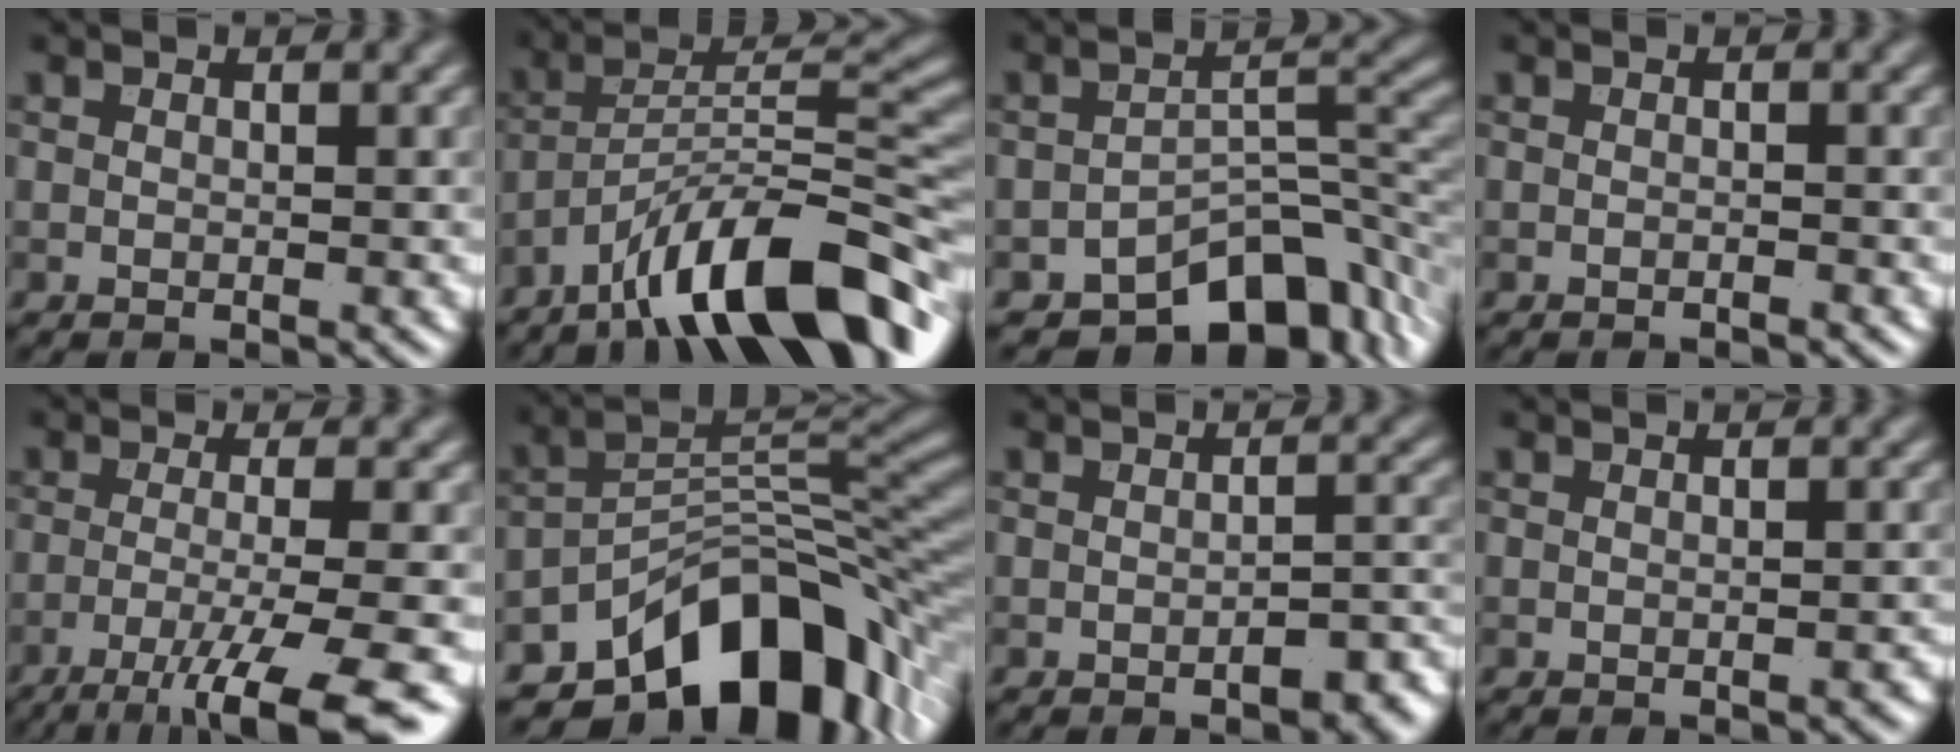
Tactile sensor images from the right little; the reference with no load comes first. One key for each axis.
{"total": 12.0, "fx": -8.2, "fy": 2.8, "fz": 8.2, "tx": -0.125, "ty": 0.019, "tz": -0.150}
{"total": 8.3, "fx": -6.2, "fy": 3.7, "fz": 4.1, "tx": -0.033, "ty": -0.009, "tz": -0.107}
{"total": 0.6, "fx": -0.6, "fy": 0.1, "fz": 0.2, "tx": -0.001, "ty": 0.001, "tz": -0.010}
{"total": 8.5, "fx": -4.7, "fy": 1.5, "fz": 6.9, "tx": -0.100, "ty": -0.006, "tz": -0.087}
{"total": 11.9, "fx": -7.2, "fy": 6.0, "fz": 7.3, "tx": -0.089, "ty": 0.000, "tz": -0.133}
{"total": 2.7, "fx": -1.5, "fy": 1.1, "fz": 2.0, "tx": -0.024, "ty": 0.006, "tz": -0.019}
{"total": 0.8, "fx": -0.6, "fy": 0.2, "fz": 0.5, "tx": -0.007, "ty": 0.001, "tz": -0.006}